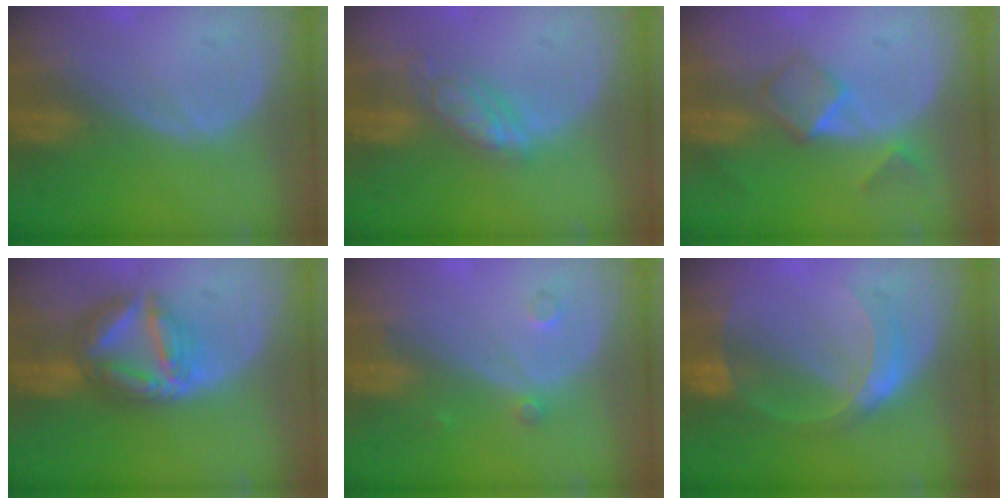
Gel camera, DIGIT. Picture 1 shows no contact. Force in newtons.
{"total": 5.8, "press": 5.1, "slide": 2.8}
{"total": 5.1, "press": 4.4, "slide": 2.6}
{"total": 7.6, "press": 7.6, "slide": 0.8}
{"total": 1.7, "press": 1.7, "slide": 0.3}
{"total": 5.6, "press": 5.6, "slide": 0.0}